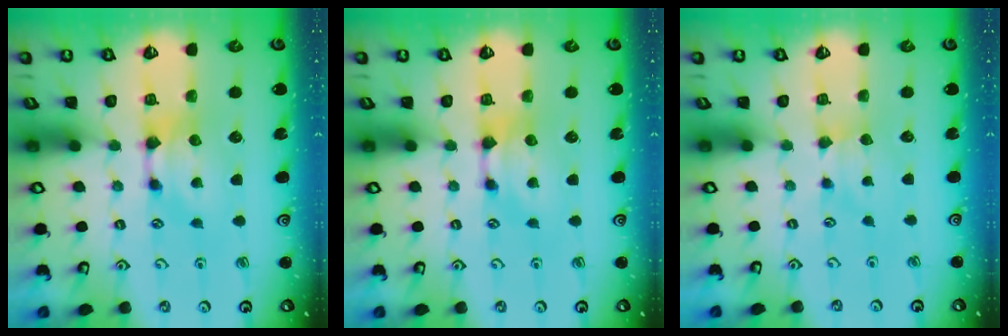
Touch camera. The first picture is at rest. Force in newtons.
{"total": 0.0}
{"total": 1.9, "press": 1.8, "slide": 0.6}